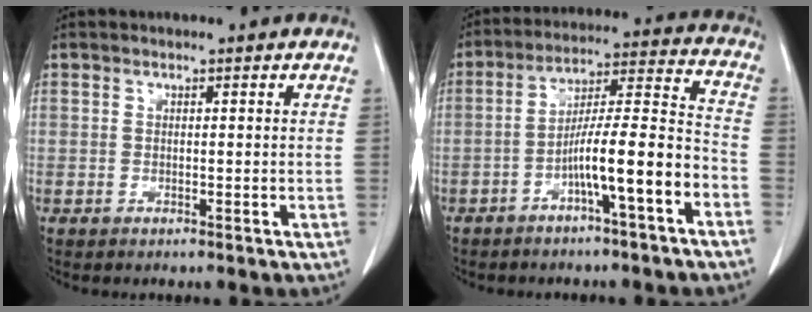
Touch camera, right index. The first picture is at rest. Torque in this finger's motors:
{"motor_torque": [1.37, -0.77, 0.84, 0.21]}